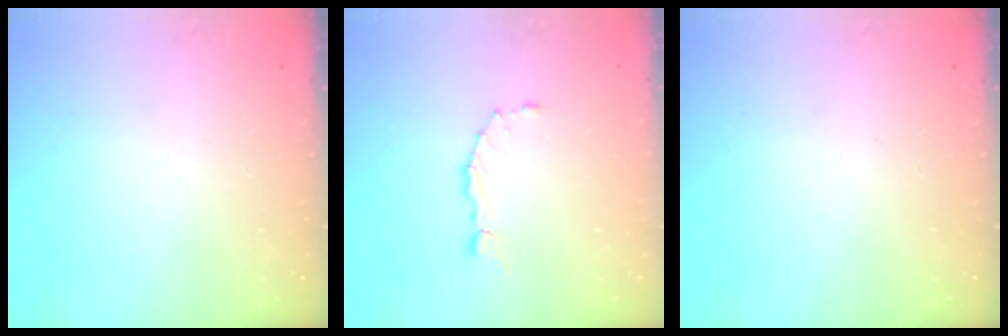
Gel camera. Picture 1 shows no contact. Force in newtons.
{"total": 1.6, "press": 1.6, "slide": 0.3}
{"total": 0.0}